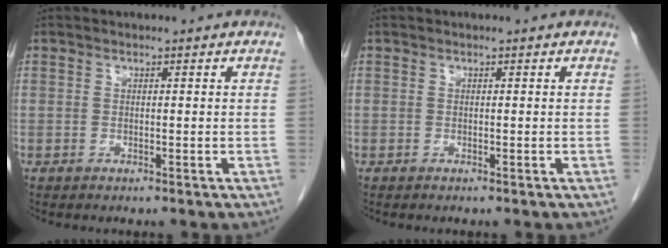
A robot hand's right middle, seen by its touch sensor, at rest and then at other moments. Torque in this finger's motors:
{"motor_torque": [0.90, -0.86, 0.04, 0.01]}